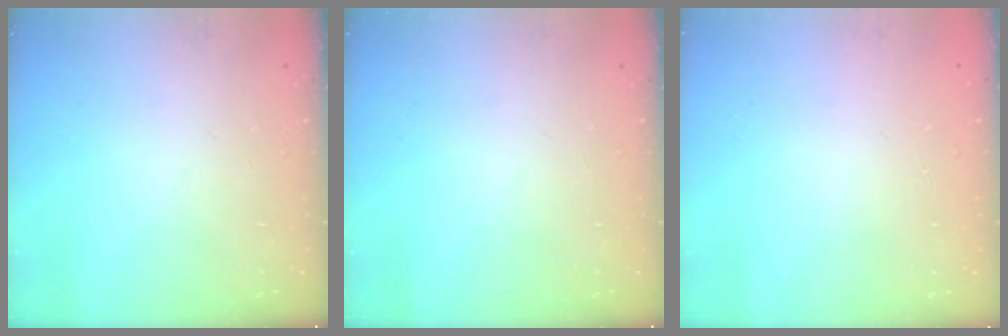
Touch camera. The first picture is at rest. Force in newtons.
{"total": 0.0}
{"total": 0.0}